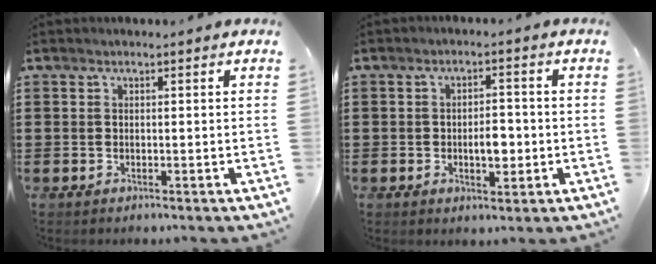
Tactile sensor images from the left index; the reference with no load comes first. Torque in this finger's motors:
{"motor_torque": [0.54, 0.43, 0.13, 0.06]}